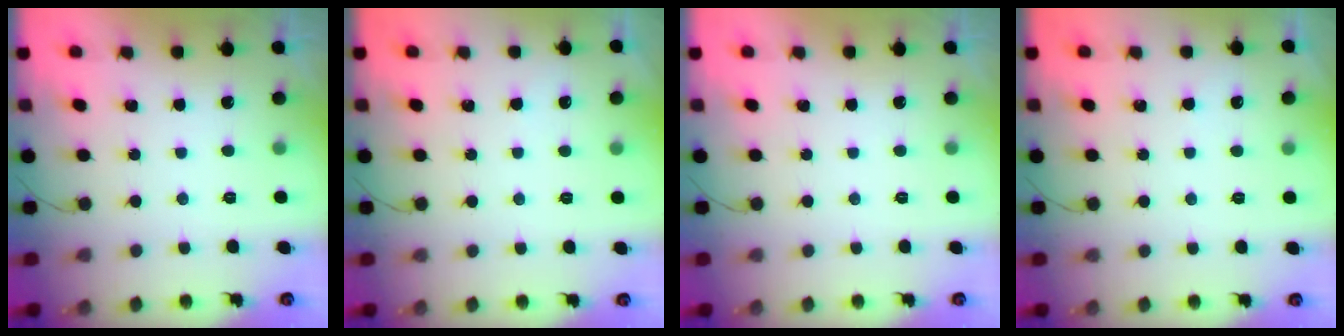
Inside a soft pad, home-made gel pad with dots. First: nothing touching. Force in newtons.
{"total": 1.7, "press": 1.7, "slide": 0.3}
{"total": 0.0}
{"total": 1.7, "press": 1.7, "slide": 0.3}